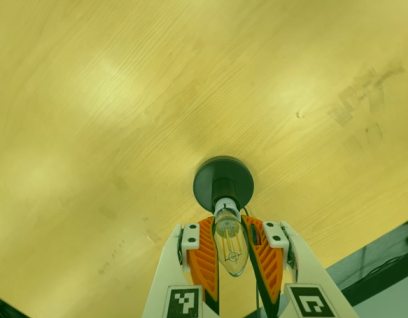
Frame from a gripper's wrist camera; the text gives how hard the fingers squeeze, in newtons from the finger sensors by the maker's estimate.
{"total": 22.7, "left": 20.7, "right": 24.7}